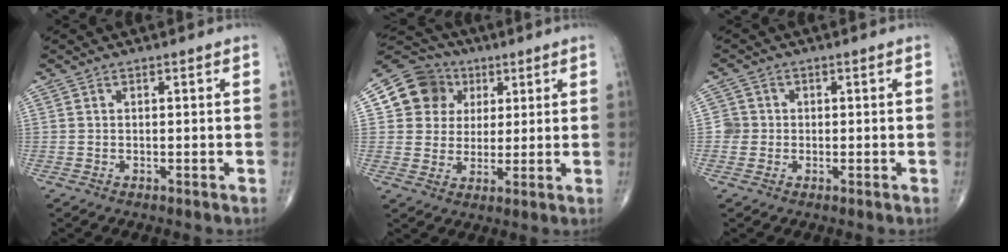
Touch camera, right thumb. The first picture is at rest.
{"total": 10.9, "force": [3.5, 10.0, 2.8], "torque": [-0.018, 0.004, 0.056]}
{"total": 2.8, "force": [-0.2, 2.8, 0.1], "torque": [0.022, 0.009, -0.008]}